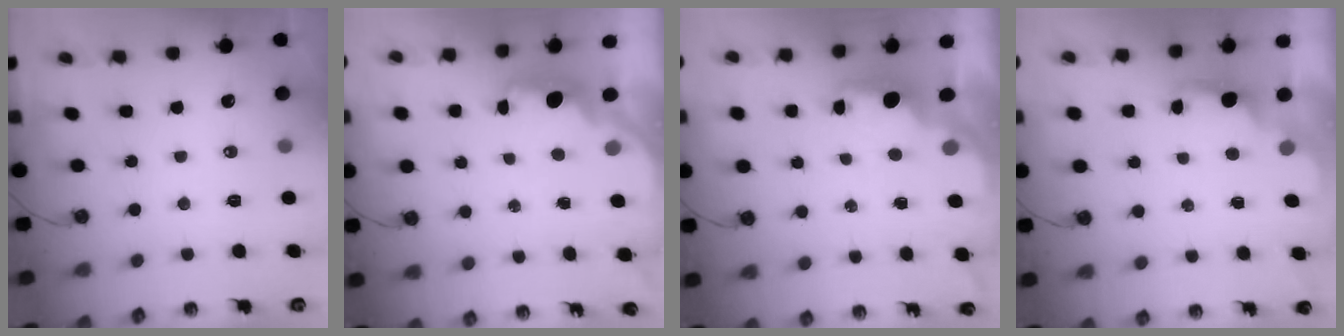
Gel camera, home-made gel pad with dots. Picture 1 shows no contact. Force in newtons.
{"total": 2.4, "press": 2.2, "slide": 0.8}
{"total": 1.8, "press": 1.7, "slide": 0.5}
{"total": 2.3, "press": 2.2, "slide": 0.7}